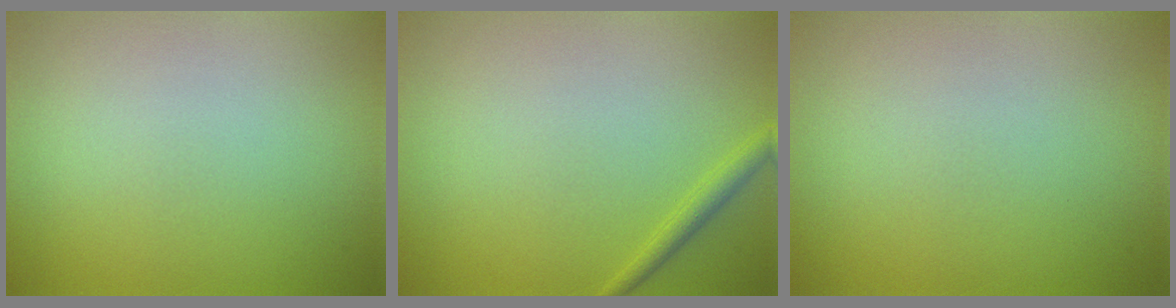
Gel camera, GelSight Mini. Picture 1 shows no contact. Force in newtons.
{"total": 1.3, "press": 1.3, "slide": 0.1}
{"total": 0.0}